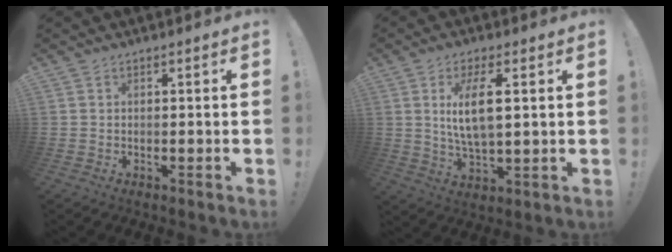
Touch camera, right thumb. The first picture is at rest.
{"total": 9.9, "force": [2.5, 3.3, 9.0], "torque": [-0.159, -0.011, 0.037]}